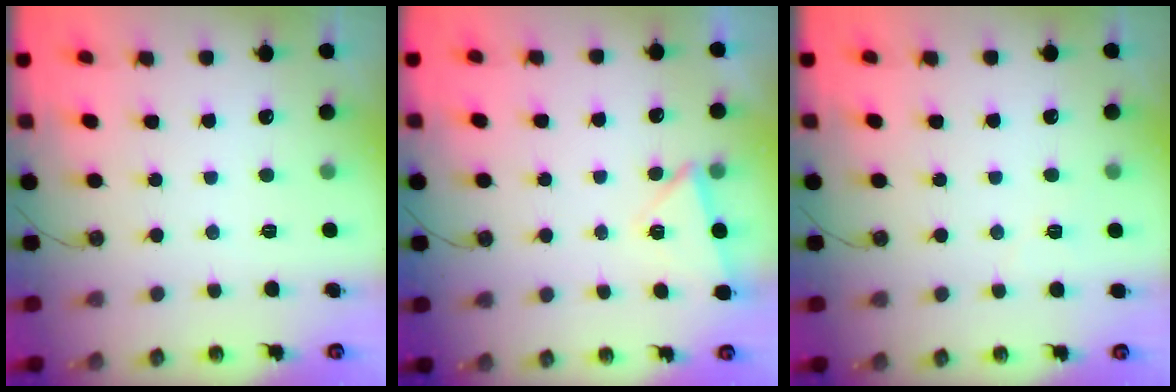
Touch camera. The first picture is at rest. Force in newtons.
{"total": 3.0, "press": 2.8, "slide": 1.1}
{"total": 4.1, "press": 4.0, "slide": 0.8}